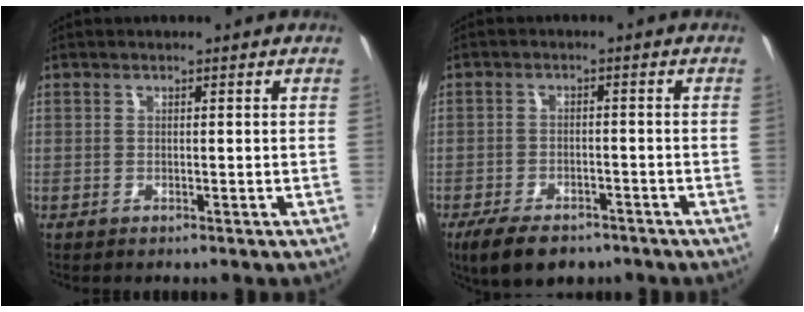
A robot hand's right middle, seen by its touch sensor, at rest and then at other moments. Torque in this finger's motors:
{"motor_torque": [0.70, -0.67, 0.02, 0.03]}